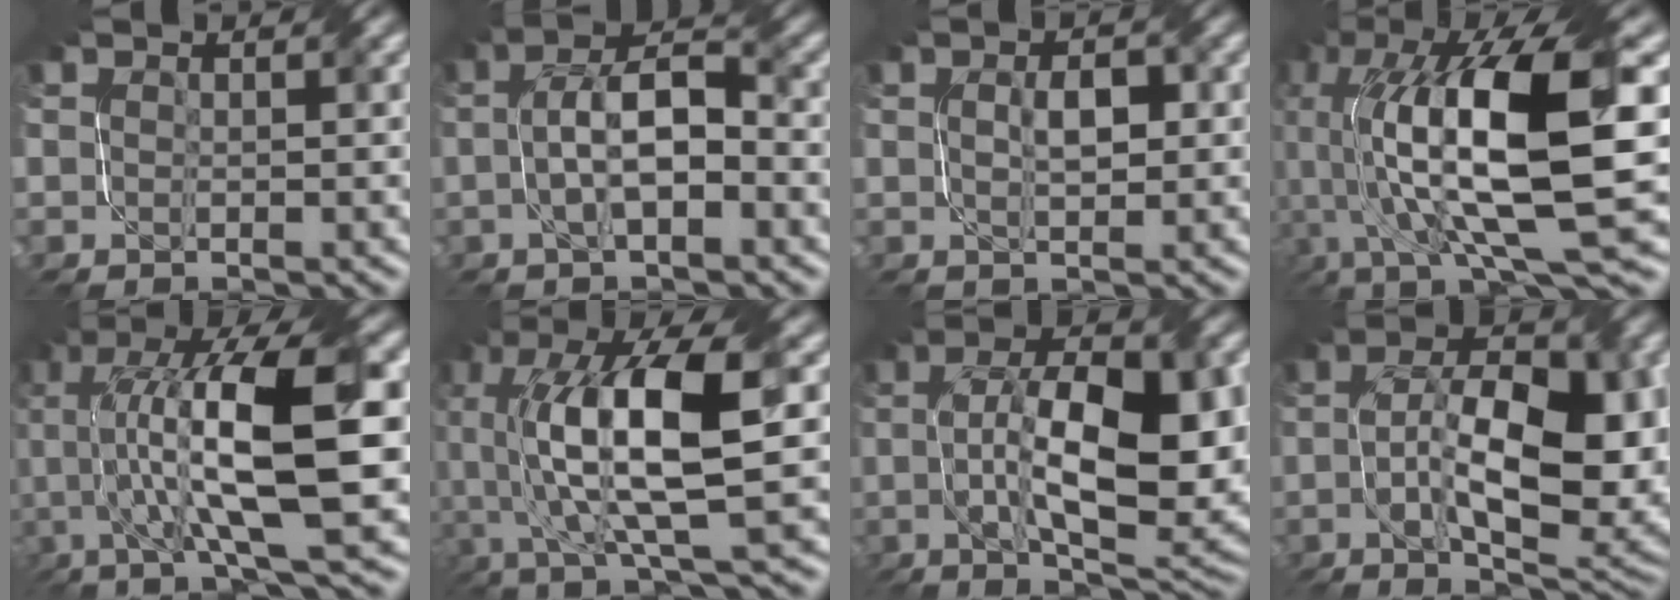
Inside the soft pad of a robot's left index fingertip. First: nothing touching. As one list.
[{"total": 5.4, "force": [-1.0, 2.1, 4.9], "torque": [-0.085, 0.017, -0.017]}, {"total": 2.4, "force": [0.3, 1.1, 2.1], "torque": [-0.035, 0.008, 0.011]}, {"total": 15.9, "force": [0.2, 5.6, 14.9], "torque": [-0.280, 0.008, 0.008]}, {"total": 14.1, "force": [1.3, 3.8, 13.5], "torque": [-0.221, 0.019, 0.032]}, {"total": 12.0, "force": [0.7, 3.7, 11.4], "torque": [-0.200, 0.009, 0.021]}, {"total": 12.8, "force": [0.0, 4.9, 11.8], "torque": [-0.184, 0.002, 0.008]}, {"total": 13.0, "force": [-0.8, 5.7, 11.6], "torque": [-0.181, 0.001, -0.001]}]